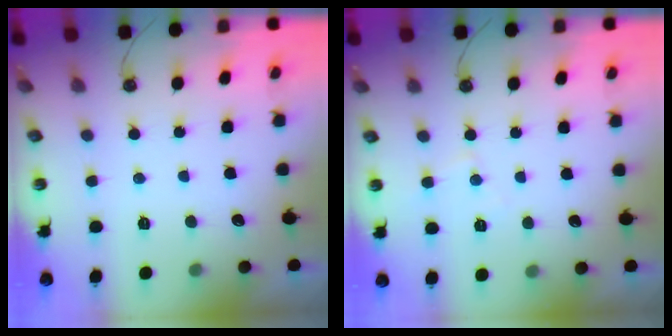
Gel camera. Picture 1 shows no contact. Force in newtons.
{"total": 6.2, "press": 6.2, "slide": 0.7}